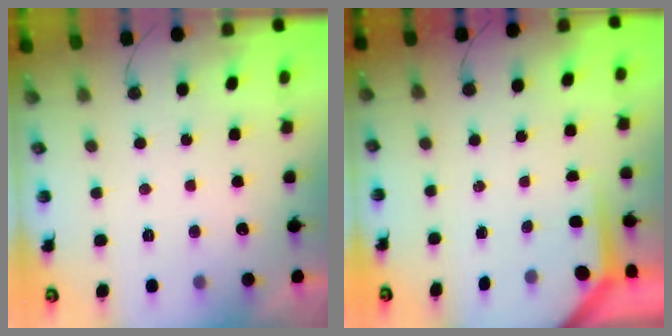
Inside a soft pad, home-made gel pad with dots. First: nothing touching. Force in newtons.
{"total": 3.7, "press": 3.7, "slide": 0.3}